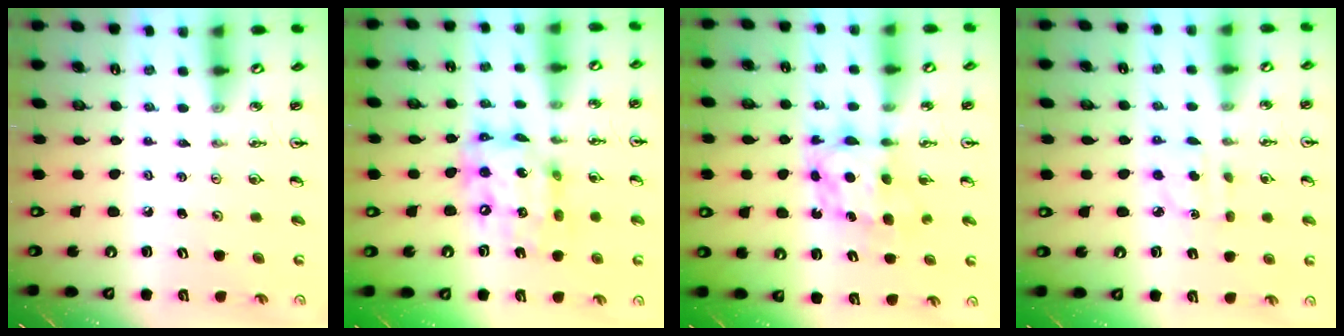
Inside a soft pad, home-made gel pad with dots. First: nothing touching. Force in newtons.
{"total": 13.6, "press": 13.5, "slide": 1.7}
{"total": 7.1, "press": 7.1, "slide": 0.5}
{"total": 2.3, "press": 2.3, "slide": 0.2}